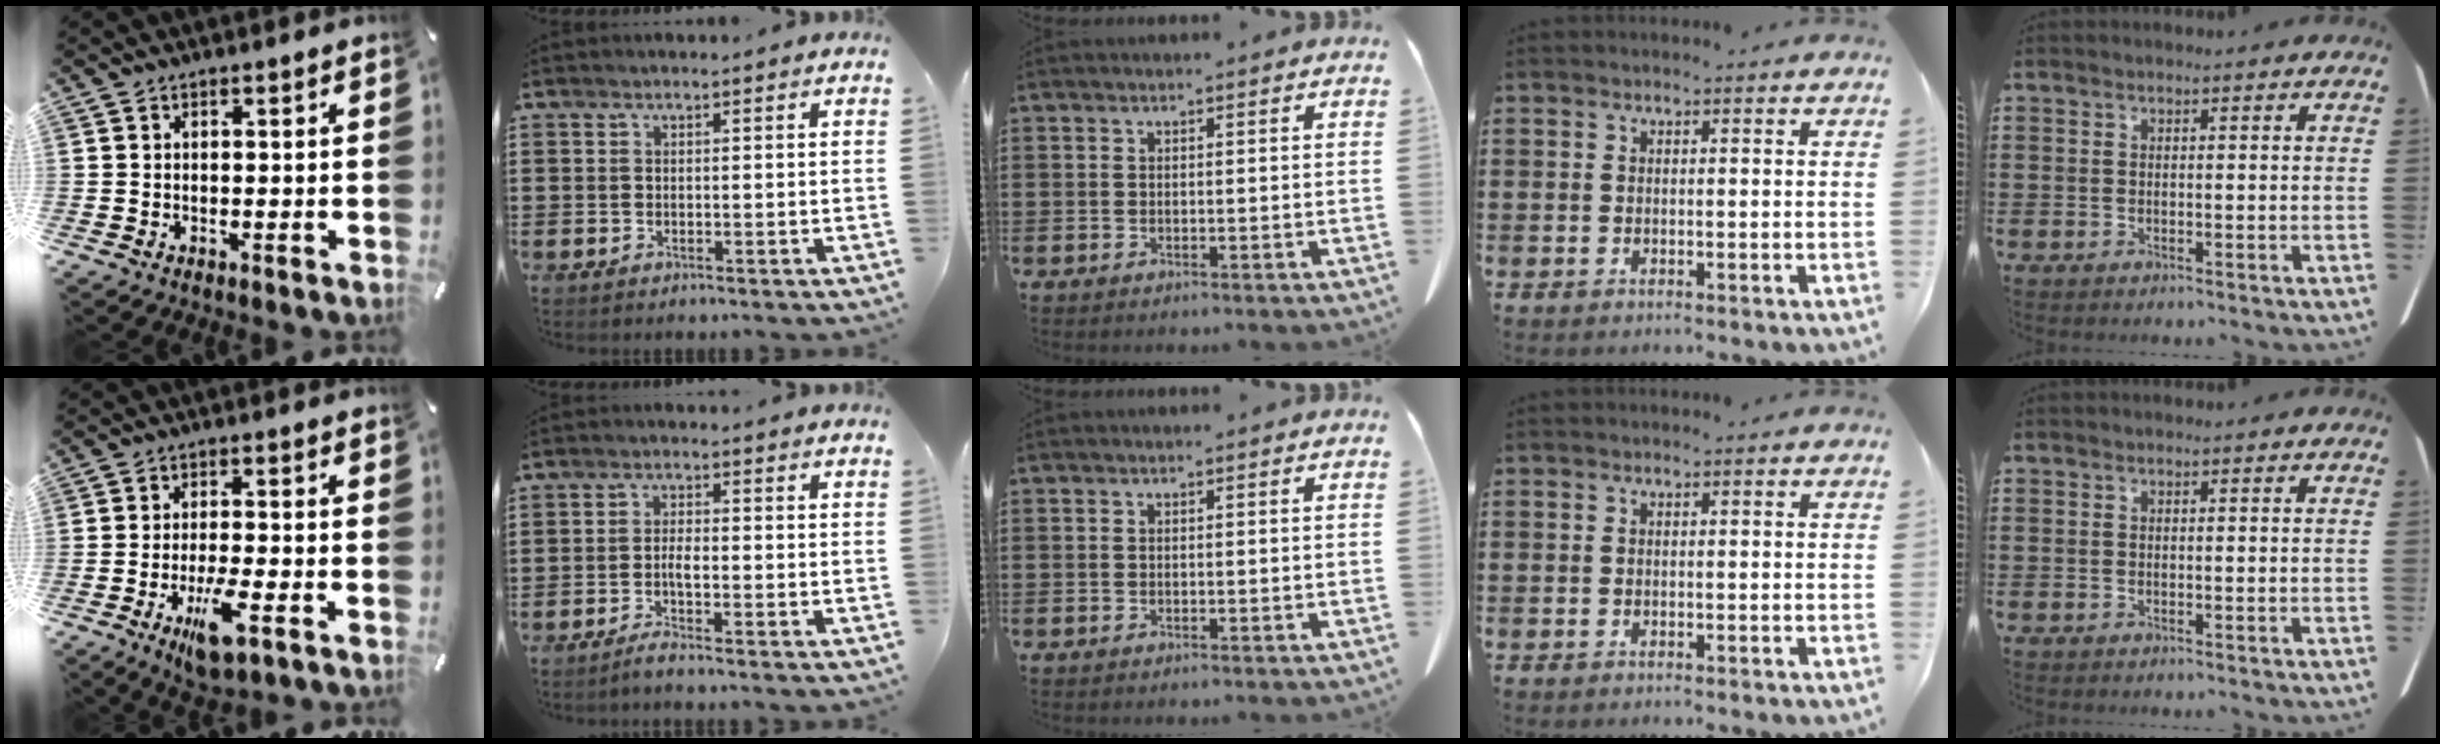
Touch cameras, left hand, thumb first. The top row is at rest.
{"thumb": {"total": 8.8, "force": [-4.1, 2.3, 7.4], "torque": [-0.145, 0.003, -0.071]}, "index": {"total": 2.8, "force": [-1.3, 0.4, 2.4], "torque": [-0.052, -0.002, -0.026]}}